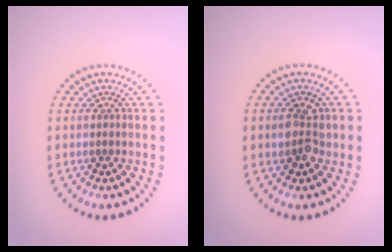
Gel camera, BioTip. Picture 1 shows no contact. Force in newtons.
{"total": 2.4, "press": 2.4, "slide": 0.1}